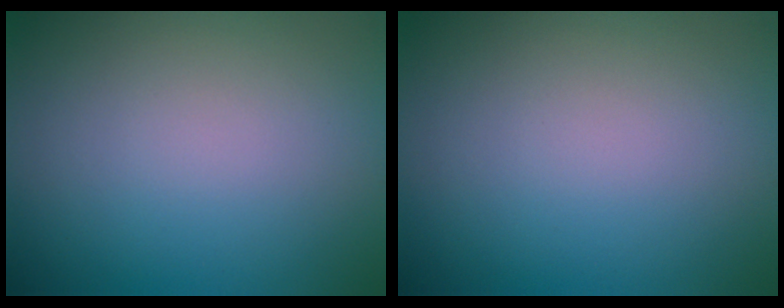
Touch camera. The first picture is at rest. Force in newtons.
{"total": 0.0}